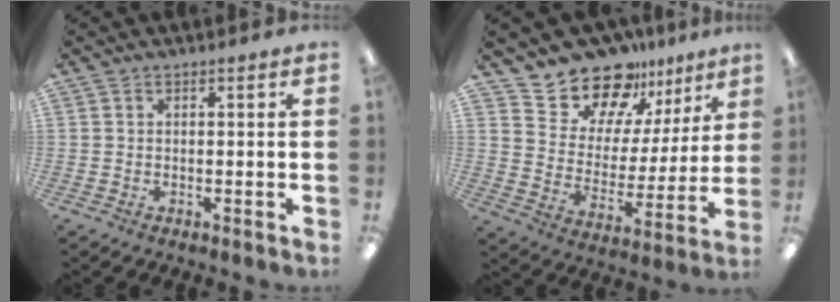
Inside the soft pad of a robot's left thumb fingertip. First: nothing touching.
{"total": 16.0, "force": [14.1, 7.2, 2.8], "torque": [-0.063, -0.122, 0.259]}